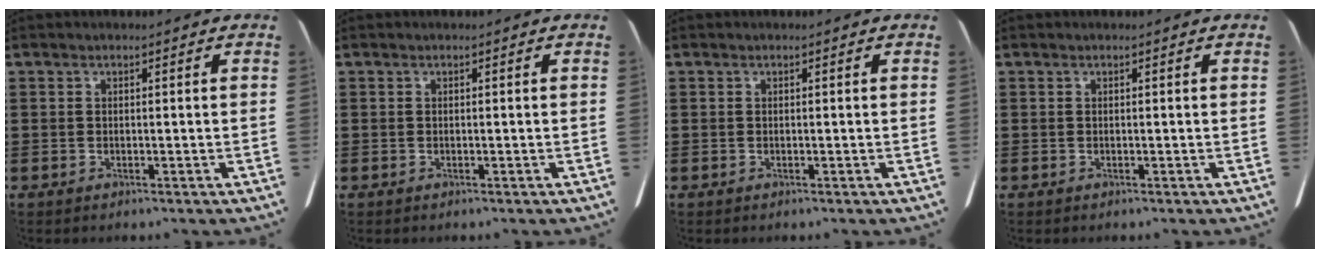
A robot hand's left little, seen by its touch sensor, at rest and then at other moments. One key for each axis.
{"total": 0.0}
{"total": 0.0}
{"total": 0.0}